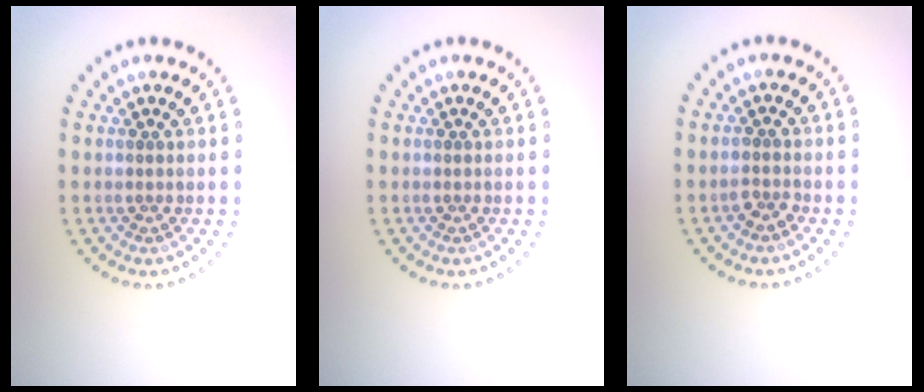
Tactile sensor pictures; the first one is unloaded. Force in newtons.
{"total": 0.0}
{"total": 1.1, "press": 1.1, "slide": 0.4}